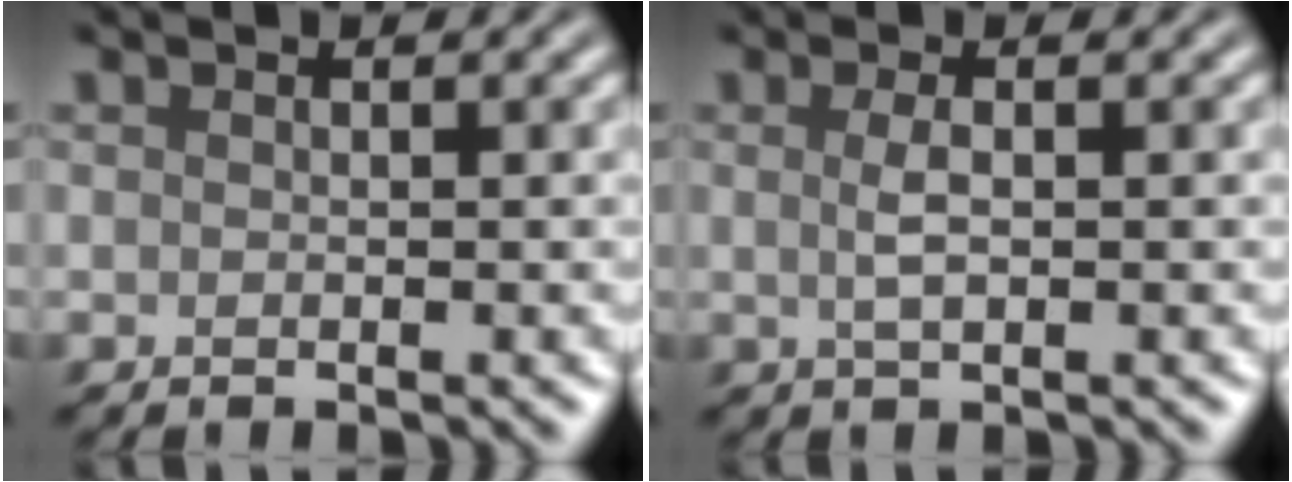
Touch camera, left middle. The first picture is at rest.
{"total": 1.5, "force": [0.0, 0.4, 1.4], "torque": [-0.031, 0.001, 0.003]}